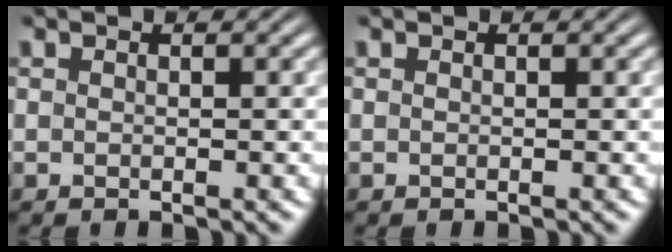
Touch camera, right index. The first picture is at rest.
{"total": 0.0}